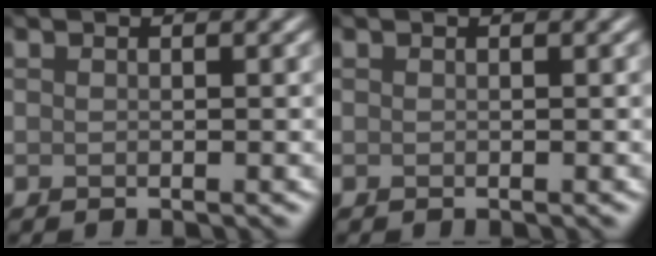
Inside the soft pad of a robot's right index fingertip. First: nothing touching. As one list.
[{"total": 0.0}]